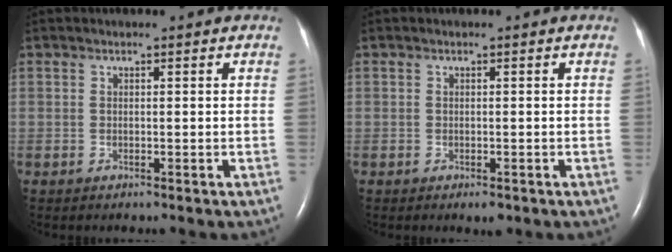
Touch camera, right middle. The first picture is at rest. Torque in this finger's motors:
{"motor_torque": [0.31, -0.16, -0.01, 0.00]}